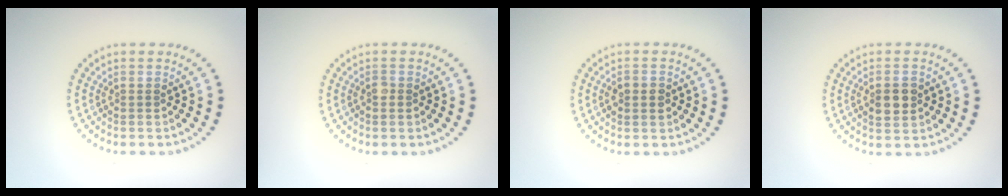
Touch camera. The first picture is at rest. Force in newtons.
{"total": 0.6, "press": 0.5, "slide": 0.3}
{"total": 2.3, "press": 2.3, "slide": 0.1}
{"total": 2.8, "press": 2.7, "slide": 0.1}